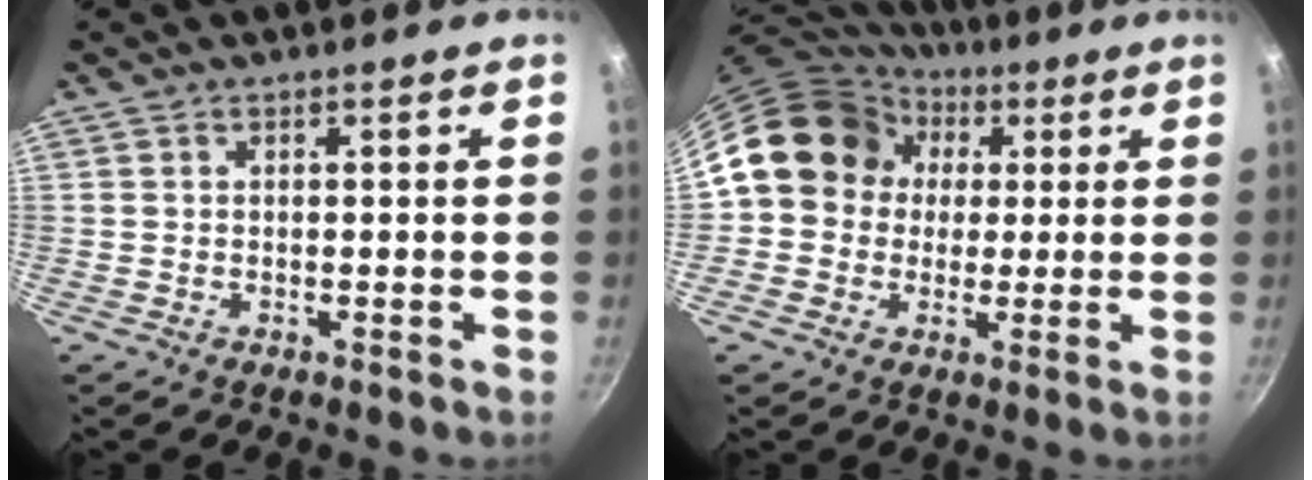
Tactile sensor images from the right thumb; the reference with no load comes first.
{"total": 15.1, "force": [2.9, 13.4, 6.5], "torque": [-0.079, 0.028, 0.036]}